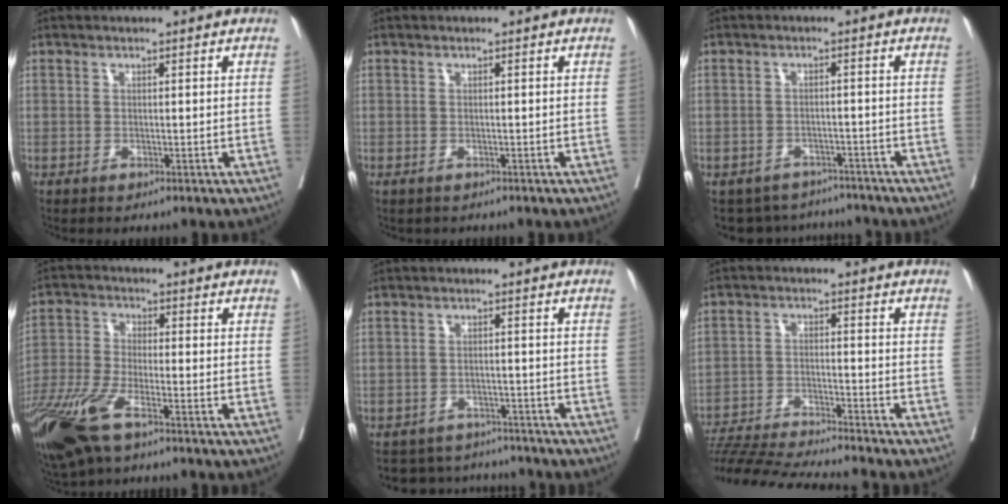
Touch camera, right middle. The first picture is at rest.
{"total": 1.0, "force": [-0.8, 0.5, 0.3], "torque": [-0.007, -0.002, -0.011]}
{"total": 7.7, "force": [-7.1, 2.9, 0.0], "torque": [0.007, 0.018, -0.091]}
{"total": 12.0, "force": [-7.7, 3.3, 8.7], "torque": [-0.188, -0.026, -0.150]}
{"total": 8.2, "force": [-7.9, 2.2, 0.3], "torque": [0.000, 0.014, -0.106]}
{"total": 13.9, "force": [-13.0, -1.3, 4.8], "torque": [-0.058, -0.016, -0.217]}